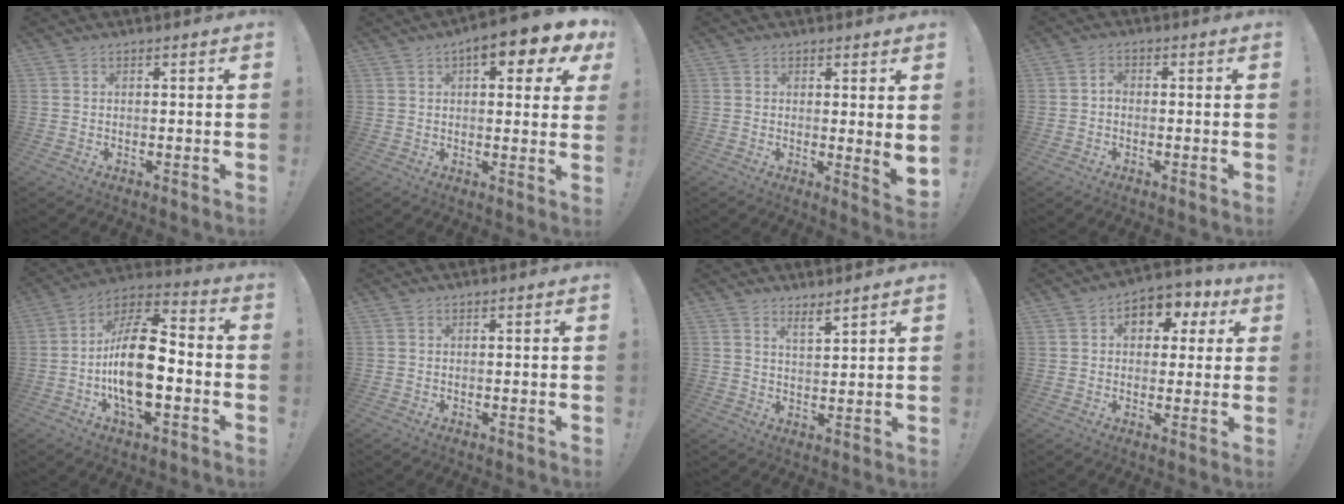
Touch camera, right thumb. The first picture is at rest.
{"total": 9.4, "force": [4.9, 3.3, 7.3], "torque": [-0.088, -0.023, 0.078]}
{"total": 4.0, "force": [1.4, 0.4, 3.7], "torque": [-0.032, -0.024, 0.026]}
{"total": 1.6, "force": [-0.9, 1.1, 0.9], "torque": [-0.014, 0.008, -0.016]}
{"total": 20.1, "force": [-4.3, 9.2, 17.3], "torque": [-0.325, 0.025, -0.070]}
{"total": 0.0}
{"total": 3.9, "force": [3.5, 0.2, 1.8], "torque": [-0.024, -0.026, 0.057]}
{"total": 8.3, "force": [2.1, 6.4, 4.8], "torque": [-0.052, -0.004, 0.040]}